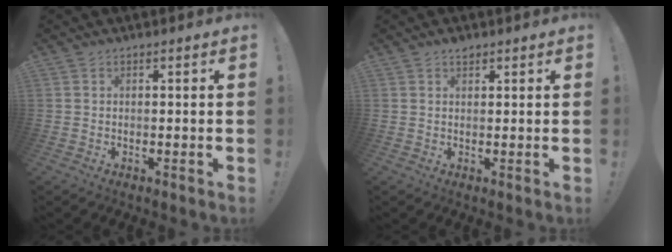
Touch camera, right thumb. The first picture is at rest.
{"total": 1.6, "force": [1.3, 0.9, 0.5], "torque": [0.002, -0.006, 0.021]}